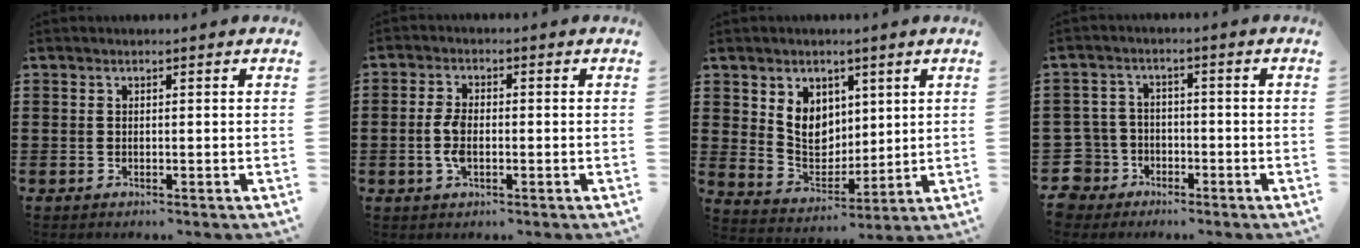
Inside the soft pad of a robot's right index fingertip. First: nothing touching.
{"total": 4.0, "force": [-0.8, 2.0, 3.4], "torque": [-0.083, -0.002, -0.020]}
{"total": 6.9, "force": [2.8, 5.6, 2.9], "torque": [-0.063, 0.002, 0.051]}
{"total": 6.4, "force": [-3.5, 5.2, 1.1], "torque": [-0.076, 0.003, -0.076]}